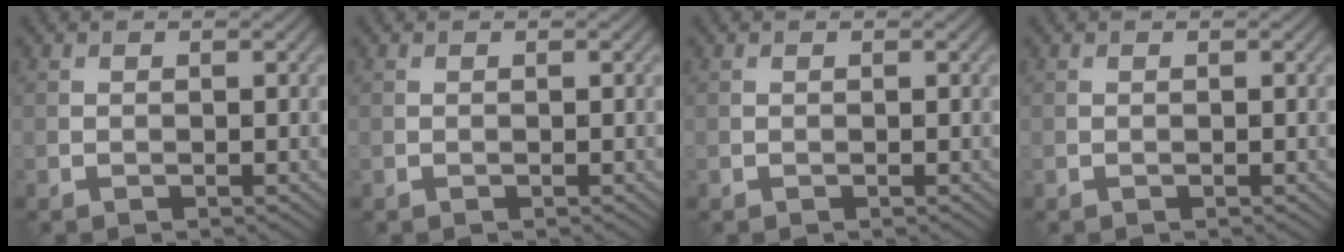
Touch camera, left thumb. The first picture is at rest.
{"total": 0.0}
{"total": 0.0}
{"total": 0.0}